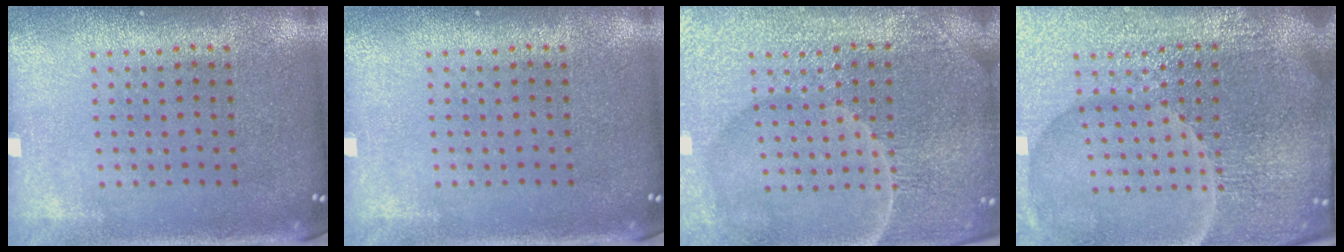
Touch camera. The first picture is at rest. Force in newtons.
{"total": 0.0}
{"total": 5.7, "press": 5.3, "slide": 2.2}
{"total": 7.4, "press": 6.4, "slide": 3.6}